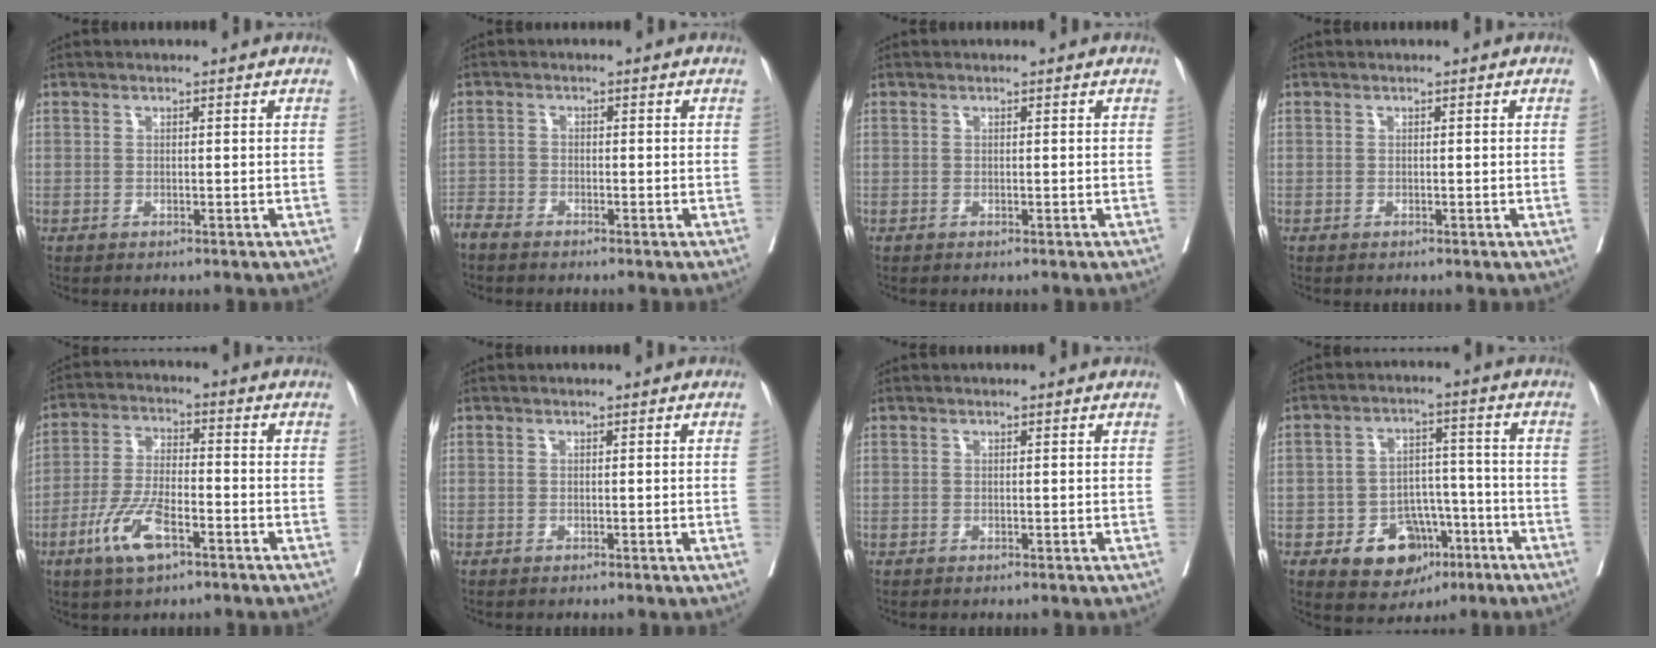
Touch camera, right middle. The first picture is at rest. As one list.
[{"total": 2.5, "force": [-2.4, 0.5, 0.5], "torque": [-0.009, -0.006, -0.049]}, {"total": 0.0}, {"total": 0.6, "force": [-0.1, -0.3, 0.6], "torque": [-0.006, 0.001, -0.002]}, {"total": 8.8, "force": [-4.5, 2.6, 7.1], "torque": [-0.152, -0.008, -0.086]}, {"total": 1.0, "force": [-0.1, -0.4, 0.9], "torque": [-0.011, 0.000, -0.001]}, {"total": 0.0}, {"total": 9.3, "force": [-4.6, 6.3, 5.0], "torque": [-0.068, 0.018, -0.065]}]